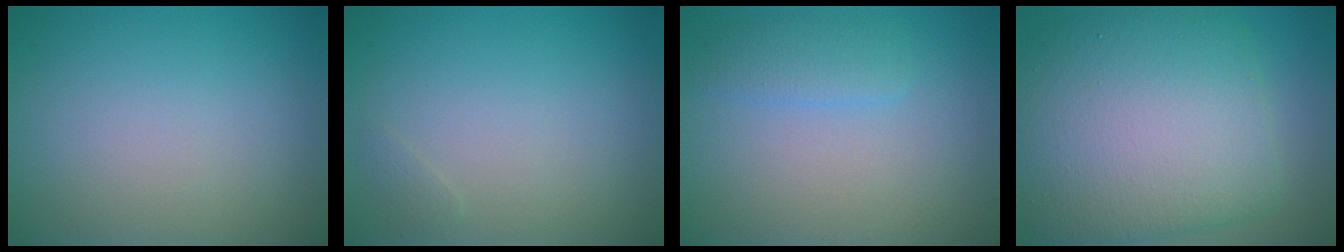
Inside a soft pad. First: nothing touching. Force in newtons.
{"total": 0.5, "press": 0.5, "slide": 0.0}
{"total": 1.9, "press": 1.9, "slide": 0.2}
{"total": 11.4, "press": 11.4, "slide": 0.4}